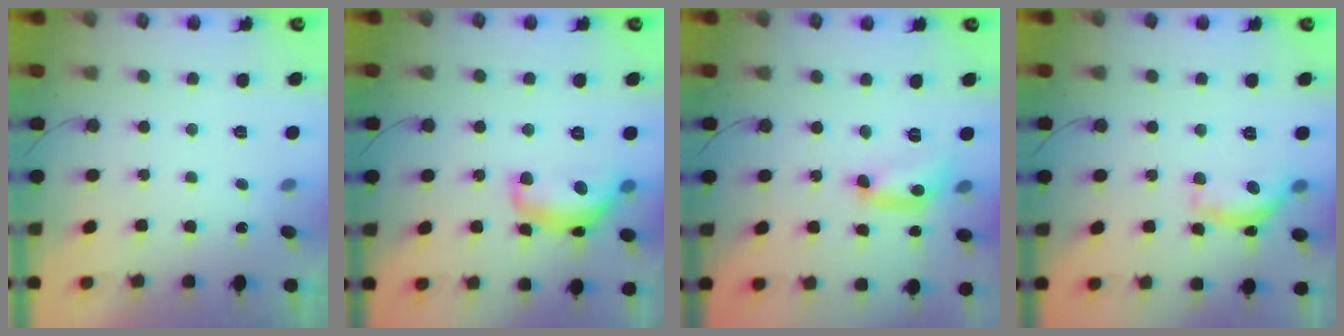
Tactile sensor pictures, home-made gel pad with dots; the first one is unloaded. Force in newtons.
{"total": 14.1, "press": 14.1, "slide": 0.9}
{"total": 12.2, "press": 12.1, "slide": 0.8}
{"total": 12.0, "press": 12.0, "slide": 0.7}